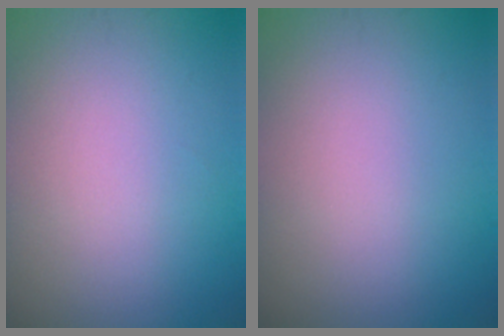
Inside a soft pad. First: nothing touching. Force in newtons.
{"total": 0.0}